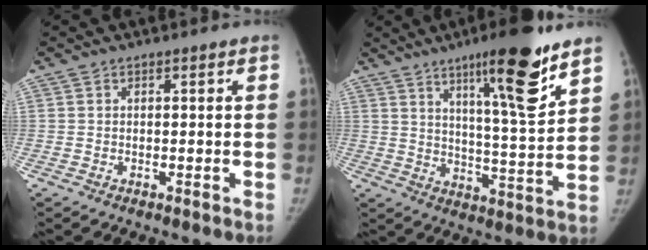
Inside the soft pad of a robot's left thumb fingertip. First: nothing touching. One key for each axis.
{"total": 16.4, "fx": 9.9, "fy": 2.4, "fz": 12.9, "tx": -0.178, "ty": -0.063, "tz": 0.156}